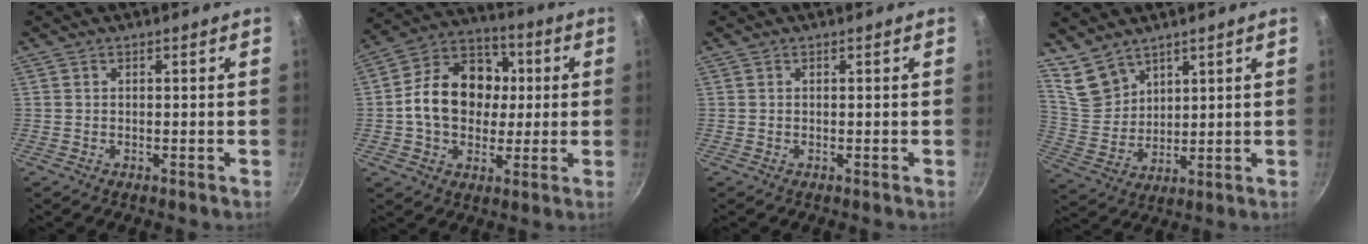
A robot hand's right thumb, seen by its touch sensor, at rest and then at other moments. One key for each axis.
{"total": 16.7, "fx": 0.7, "fy": 13.0, "fz": 10.5, "tx": -0.141, "ty": 0.026, "tz": -0.003}
{"total": 0.0}
{"total": 8.0, "fx": 6.1, "fy": 4.5, "fz": 2.5, "tx": -0.028, "ty": -0.027, "tz": 0.136}